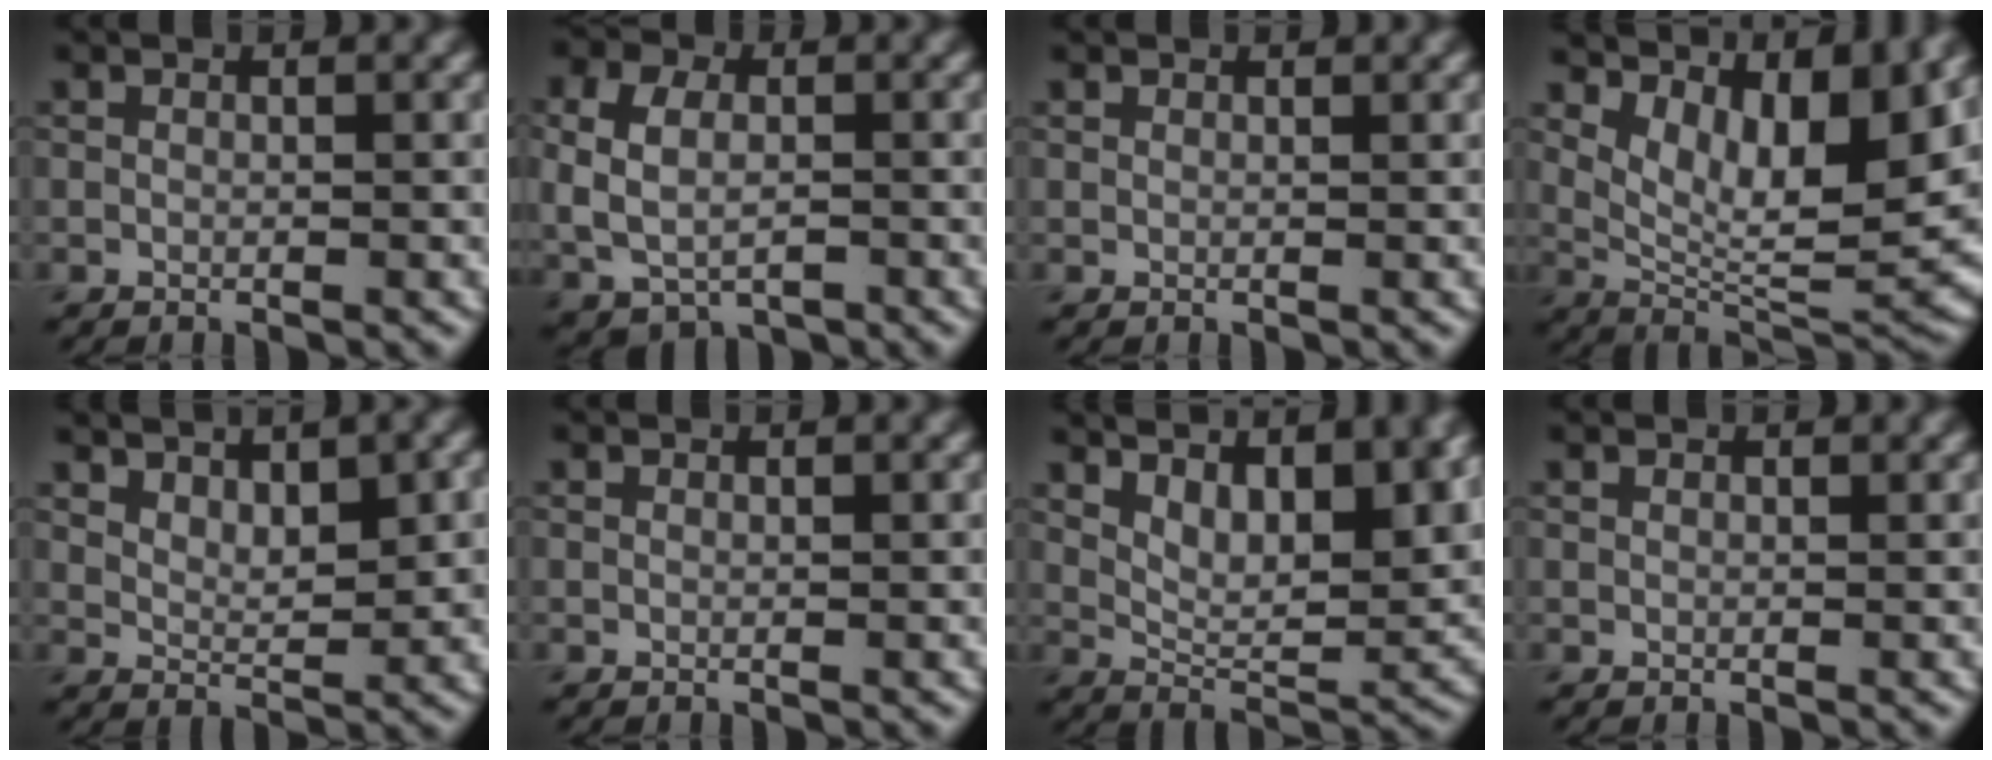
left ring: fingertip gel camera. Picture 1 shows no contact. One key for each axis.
{"total": 5.7, "fx": 0.0, "fy": 4.2, "fz": 3.8, "tx": -0.081, "ty": -0.006, "tz": 0.011}
{"total": 0.9, "fx": 0.8, "fy": 0.4, "fz": 0.1, "tx": -0.003, "ty": -0.003, "tz": 0.010}
{"total": 10.0, "fx": 4.0, "fy": 3.9, "fz": 8.2, "tx": -0.131, "ty": -0.015, "tz": 0.076}
{"total": 4.2, "fx": 2.6, "fy": 1.7, "fz": 2.8, "tx": -0.041, "ty": -0.004, "tz": 0.050}
{"total": 0.0}
{"total": 7.7, "fx": 4.3, "fy": 2.9, "fz": 5.7, "tx": -0.089, "ty": 0.001, "tz": 0.075}
{"total": 0.7, "fx": 0.6, "fy": 0.3, "fz": 0.2, "tx": -0.007, "ty": -0.001, "tz": 0.008}